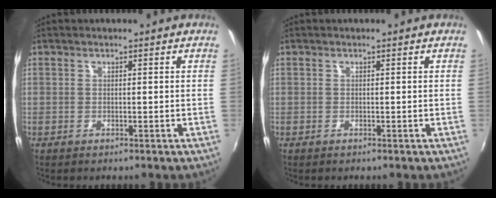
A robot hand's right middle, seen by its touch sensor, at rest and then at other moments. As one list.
[{"total": 0.0}]